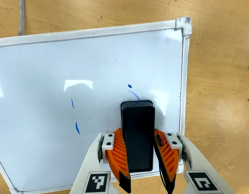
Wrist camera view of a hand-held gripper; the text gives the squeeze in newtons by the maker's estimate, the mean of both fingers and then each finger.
{"total": 13.1, "left": 12.5, "right": 13.6}